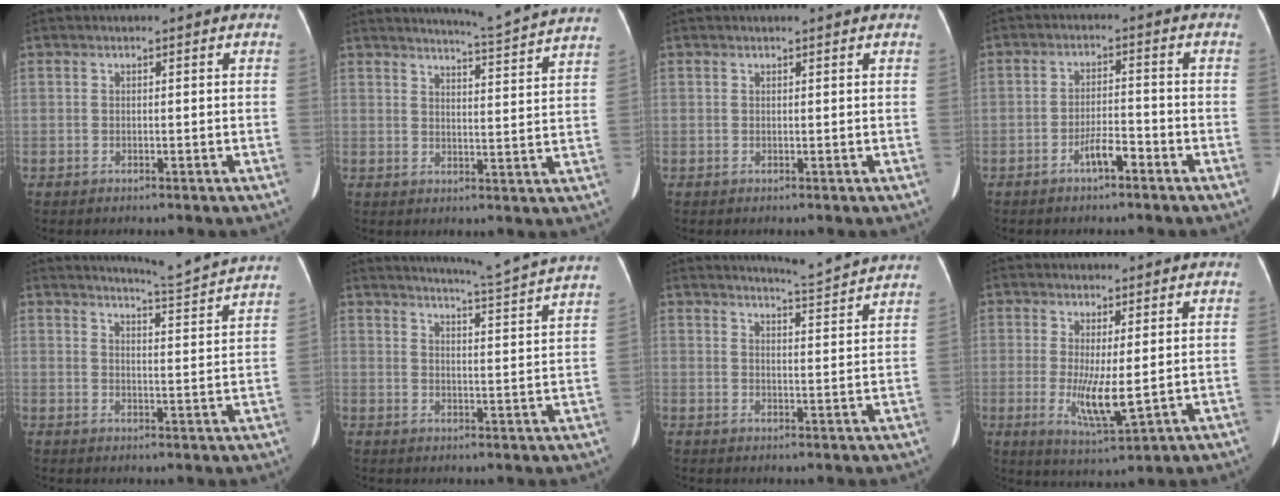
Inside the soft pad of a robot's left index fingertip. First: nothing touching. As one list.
[{"total": 11.8, "force": [11.2, -1.9, 2.9], "torque": [-0.056, -0.040, 0.133]}, {"total": 1.3, "force": [1.2, -0.1, 0.4], "torque": [-0.012, 0.005, 0.015]}, {"total": 3.7, "force": [-2.6, 0.8, 2.6], "torque": [-0.050, 0.000, -0.046]}, {"total": 11.4, "force": [11.0, -1.7, 2.5], "torque": [-0.051, -0.043, 0.134]}, {"total": 15.9, "force": [14.8, -2.3, 5.2], "torque": [-0.093, -0.059, 0.177]}, {"total": 8.7, "force": [8.5, -1.4, 1.4], "torque": [-0.038, -0.023, 0.105]}, {"total": 6.4, "force": [-0.3, 1.1, 6.3], "torque": [-0.124, -0.024, 0.004]}]